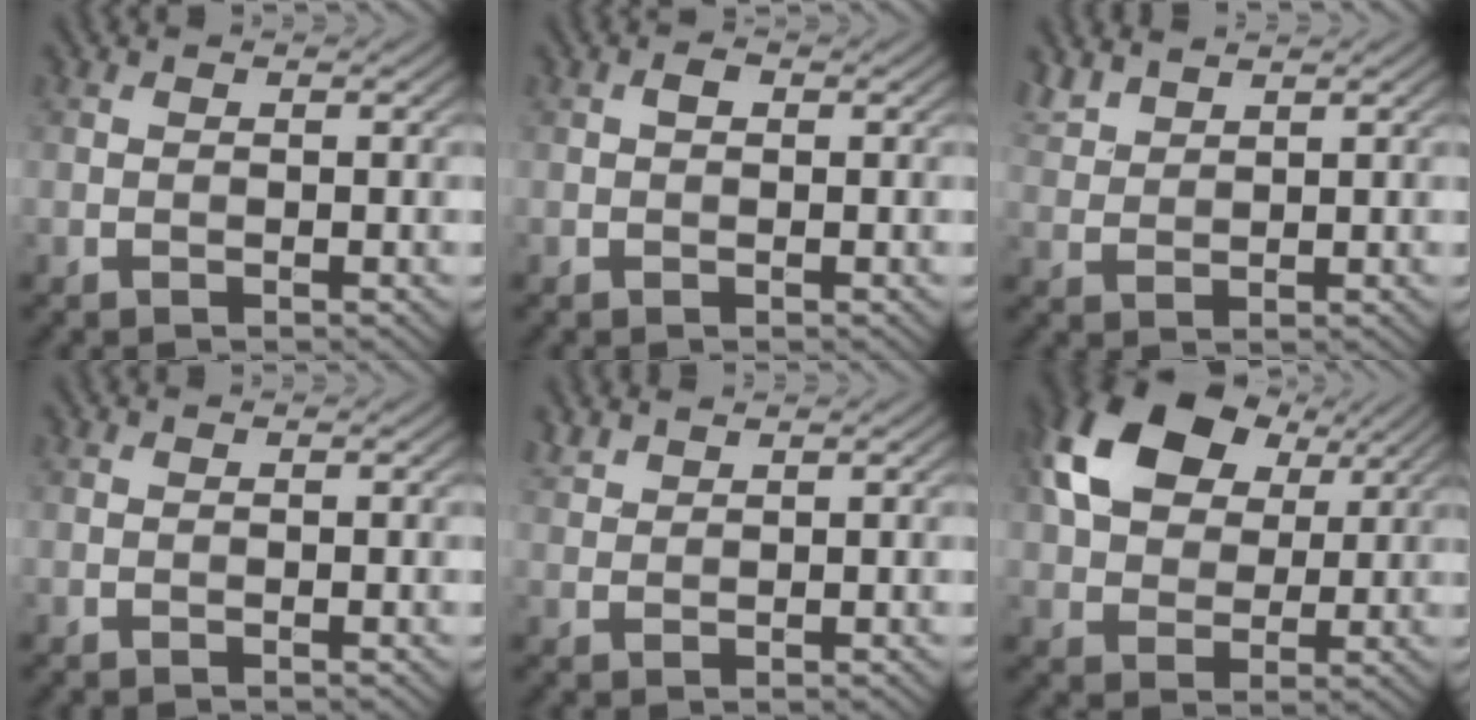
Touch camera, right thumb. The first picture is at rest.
{"total": 1.1, "force": [0.2, 0.7, 0.8], "torque": [-0.012, 0.003, 0.001]}
{"total": 3.2, "force": [2.7, 1.1, 1.3], "torque": [-0.033, 0.007, 0.066]}
{"total": 0.0}
{"total": 1.9, "force": [1.7, 0.5, 0.6], "torque": [-0.016, 0.005, 0.042]}
{"total": 14.0, "force": [5.7, 9.2, 8.8], "torque": [-0.200, 0.022, 0.111]}